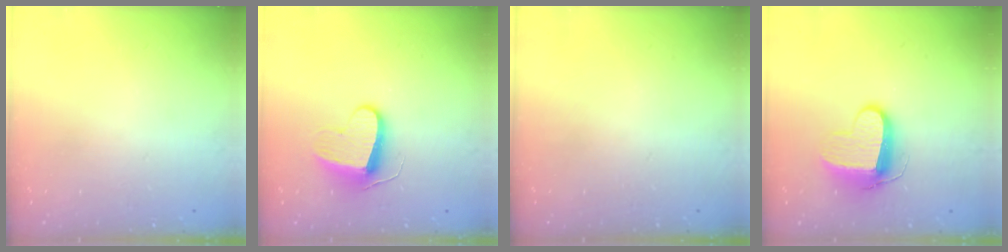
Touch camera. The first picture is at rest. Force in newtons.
{"total": 9.3, "press": 9.3, "slide": 0.1}
{"total": 0.0}
{"total": 10.5, "press": 10.5, "slide": 0.8}